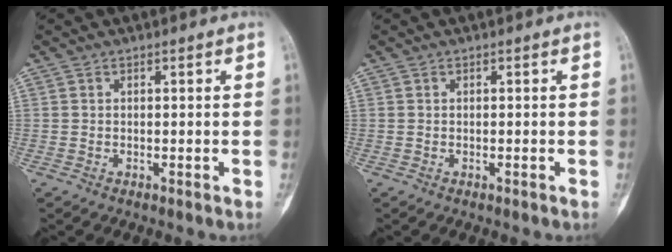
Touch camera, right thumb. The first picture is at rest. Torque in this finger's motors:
{"motor_torque": [-0.17, 0.13, -0.10, 0.05, -0.05]}